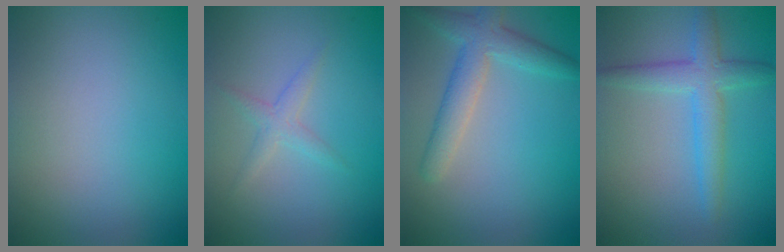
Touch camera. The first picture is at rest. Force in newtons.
{"total": 1.5, "press": 1.5, "slide": 0.1}
{"total": 3.8, "press": 3.8, "slide": 0.1}
{"total": 3.5, "press": 3.5, "slide": 0.1}